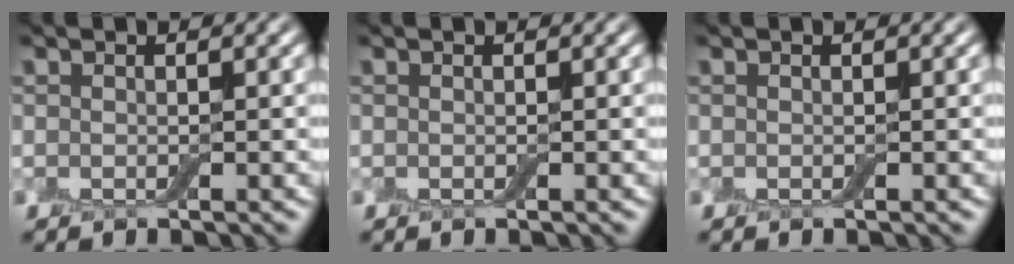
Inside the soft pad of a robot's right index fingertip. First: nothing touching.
{"total": 0.0}
{"total": 0.0}